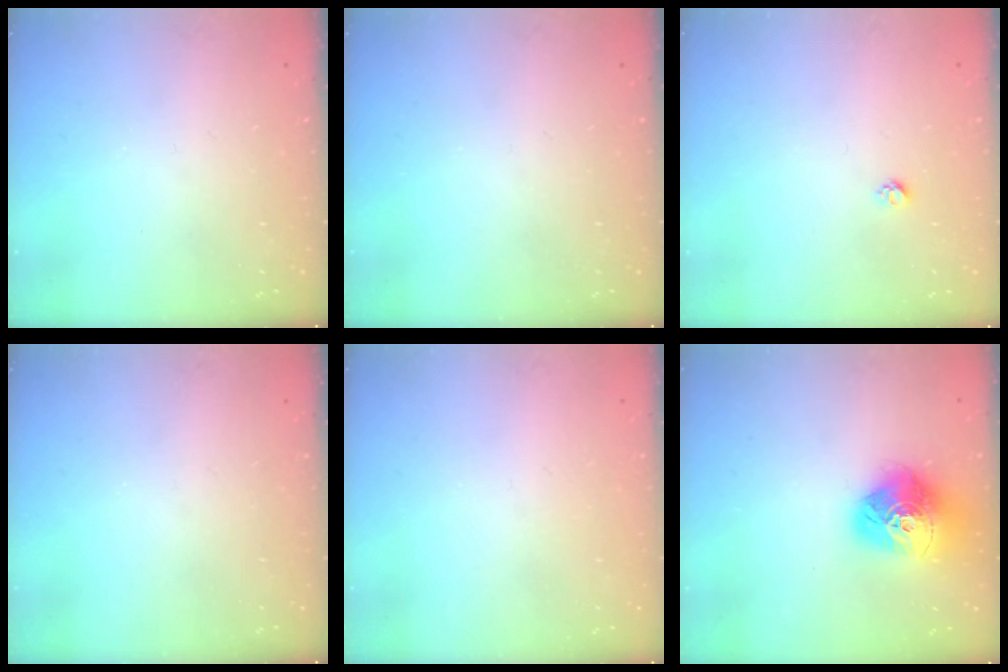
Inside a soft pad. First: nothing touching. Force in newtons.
{"total": 0.0}
{"total": 3.6, "press": 3.6, "slide": 0.3}
{"total": 0.0}
{"total": 0.8, "press": 0.8, "slide": 0.0}
{"total": 17.6, "press": 17.6, "slide": 1.6}